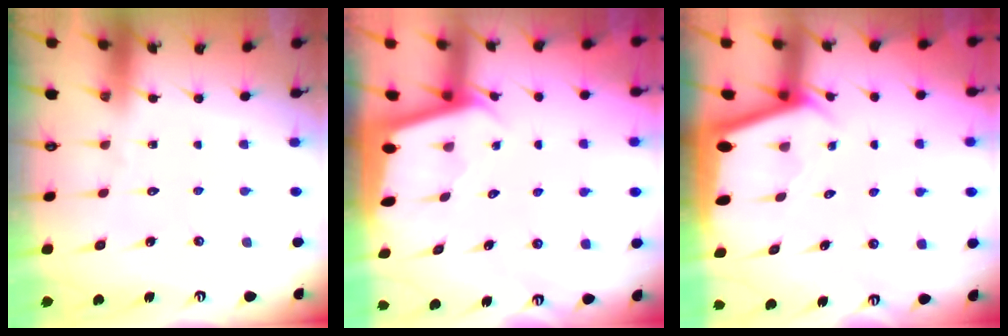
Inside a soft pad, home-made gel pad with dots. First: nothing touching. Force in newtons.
{"total": 1.8, "press": 1.7, "slide": 0.1}
{"total": 2.3, "press": 2.3, "slide": 0.1}